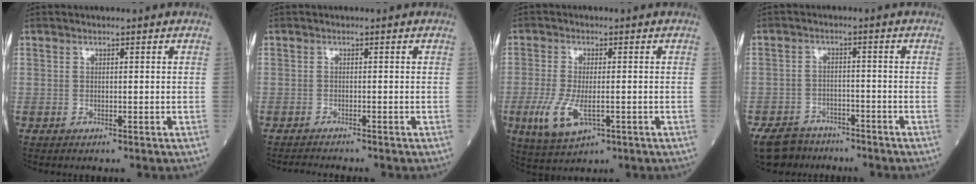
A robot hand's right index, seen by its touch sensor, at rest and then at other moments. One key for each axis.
{"total": 1.6, "fx": -1.6, "fy": -0.2, "fz": -0.1, "tx": 0.000, "ty": -0.011, "tz": -0.029}
{"total": 7.2, "fx": -2.2, "fy": 2.7, "fz": 6.3, "tx": -0.136, "ty": -0.018, "tz": -0.032}
{"total": 8.6, "fx": -7.2, "fy": 4.3, "fz": 1.8, "tx": -0.036, "ty": -0.004, "tz": -0.114}